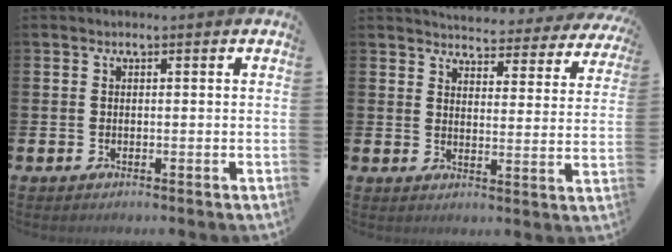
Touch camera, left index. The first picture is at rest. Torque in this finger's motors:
{"motor_torque": [1.11, -1.02, 0.52, 0.02]}